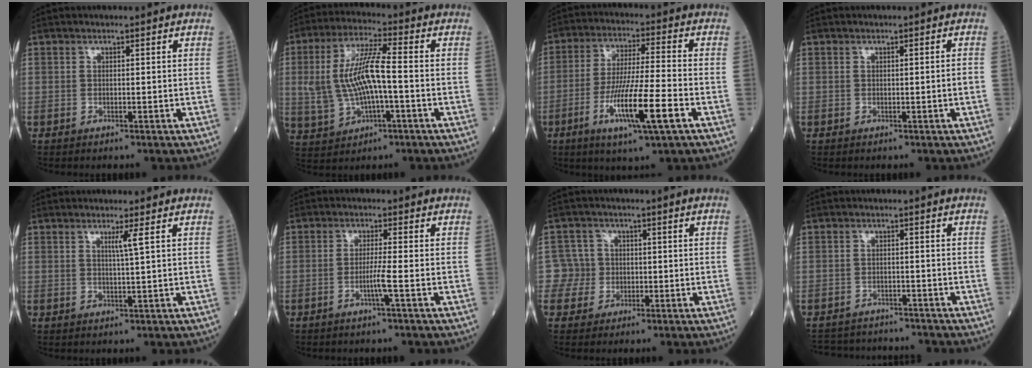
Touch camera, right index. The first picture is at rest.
{"total": 11.2, "force": [-0.3, 3.0, 10.8], "torque": [-0.231, 0.013, -0.002]}
{"total": 12.5, "force": [-4.9, 0.3, 11.5], "torque": [-0.217, -0.019, -0.088]}
{"total": 1.2, "force": [-0.2, -0.1, 1.1], "torque": [-0.013, 0.001, 0.000]}
{"total": 2.1, "force": [1.0, -0.8, 1.6], "torque": [-0.027, -0.007, 0.019]}
{"total": 3.1, "force": [-1.1, -0.7, 2.8], "torque": [-0.055, -0.005, -0.025]}
{"total": 3.8, "force": [-0.4, 3.8, -0.3], "torque": [0.021, 0.011, -0.011]}
{"total": 8.1, "force": [-7.7, 2.4, 0.8], "torque": [-0.007, 0.014, -0.101]}